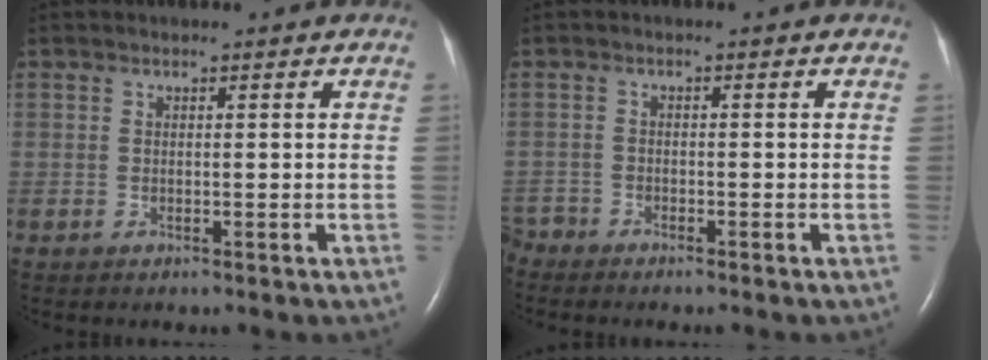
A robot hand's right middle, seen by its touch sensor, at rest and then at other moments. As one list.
[{"total": 2.2, "force": [-2.1, 0.1, -0.2], "torque": [0.007, -0.009, -0.041]}]